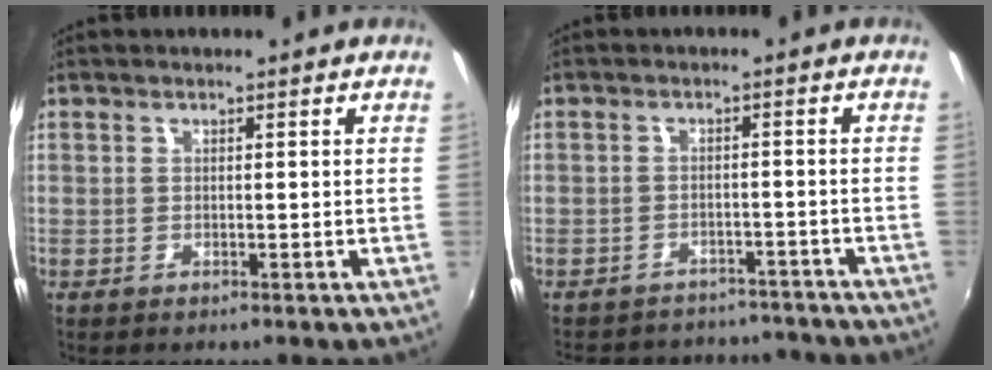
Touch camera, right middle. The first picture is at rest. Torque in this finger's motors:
{"motor_torque": [0.36, -0.61, -0.23, -0.13]}